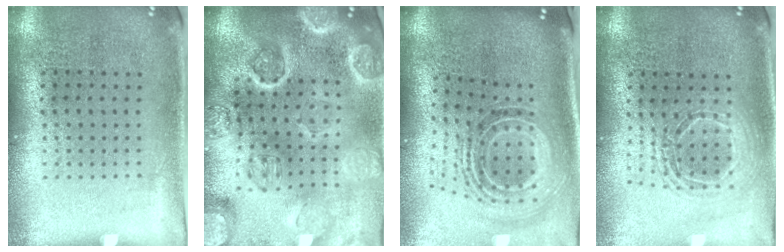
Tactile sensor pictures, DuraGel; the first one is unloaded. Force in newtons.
{"total": 4.8, "press": 4.2, "slide": 2.3}
{"total": 1.8, "press": 1.3, "slide": 1.2}
{"total": 1.6, "press": 1.3, "slide": 0.8}